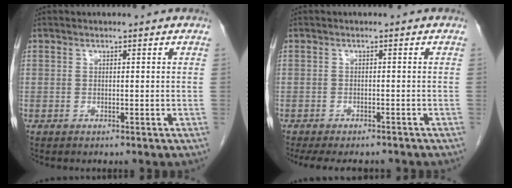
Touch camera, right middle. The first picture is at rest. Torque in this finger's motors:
{"motor_torque": [0.08, -0.05, 0.03, 0.04]}